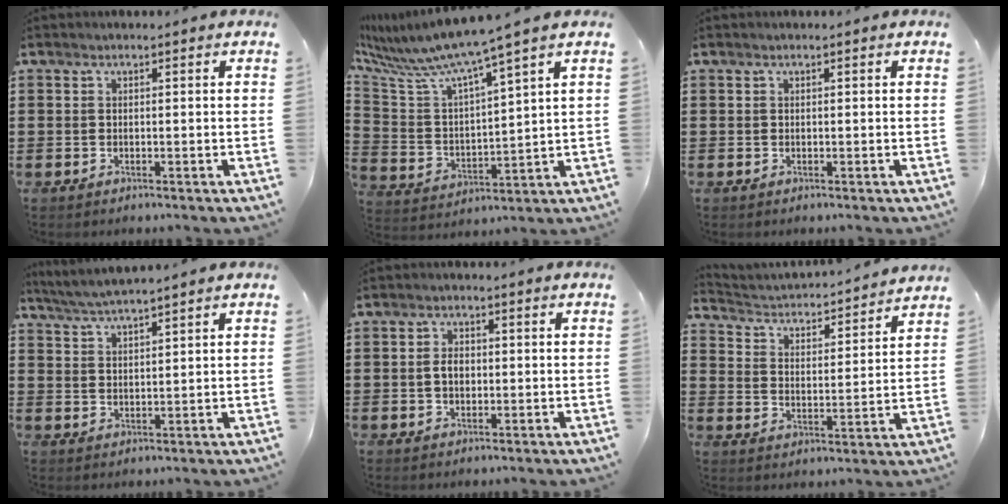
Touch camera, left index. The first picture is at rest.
{"total": 7.5, "force": [6.6, -0.8, 3.6], "torque": [-0.103, -0.054, 0.105]}
{"total": 0.0}
{"total": 3.3, "force": [3.2, -0.5, 0.9], "torque": [-0.027, -0.010, 0.057]}
{"total": 2.7, "force": [0.0, 1.8, 2.0], "torque": [-0.042, 0.006, -0.003]}
{"total": 2.3, "force": [2.3, 0.2, 0.2], "torque": [-0.023, -0.028, 0.029]}